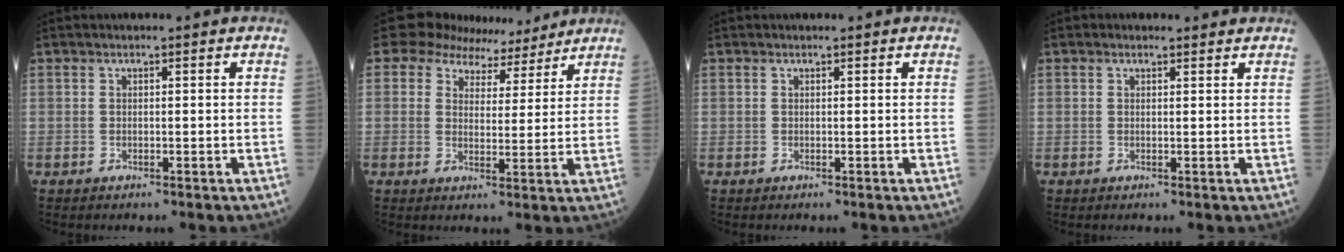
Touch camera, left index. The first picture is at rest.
{"total": 8.6, "force": [7.6, 4.0, 0.6], "torque": [-0.002, 0.011, 0.095]}
{"total": 0.0}
{"total": 1.1, "force": [1.0, 0.5, 0.2], "torque": [-0.011, 0.005, 0.010]}